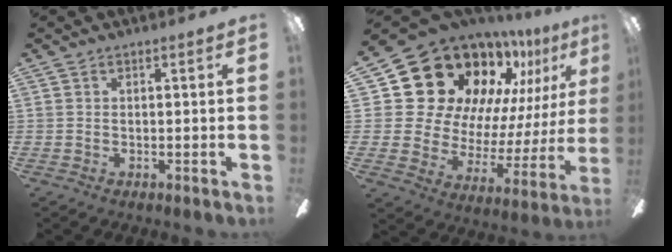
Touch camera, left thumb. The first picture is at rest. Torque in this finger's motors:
{"motor_torque": [2.49, 2.51, 1.58, -1.19, 0.17]}